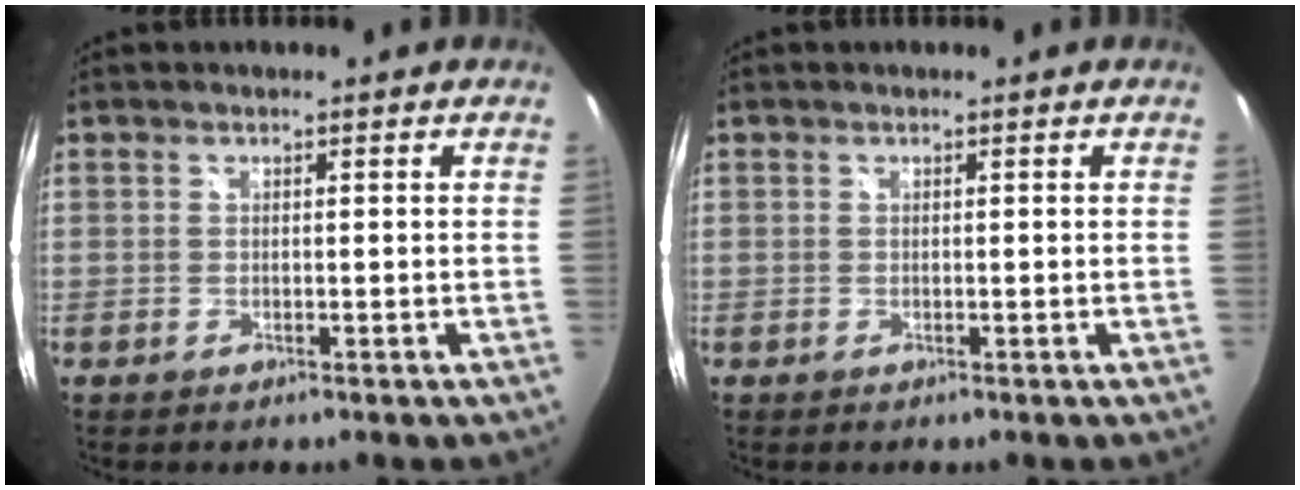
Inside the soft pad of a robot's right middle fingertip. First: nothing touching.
{"total": 0.0}